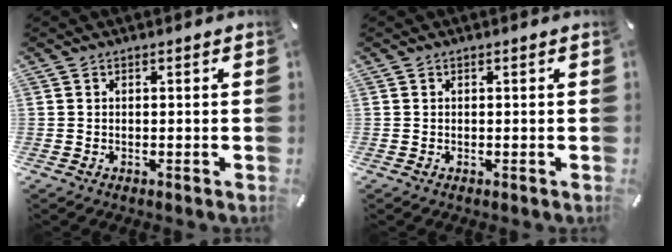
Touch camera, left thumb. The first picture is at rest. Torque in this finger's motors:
{"motor_torque": [0.00, 0.00, -0.02, 0.03, 0.00]}